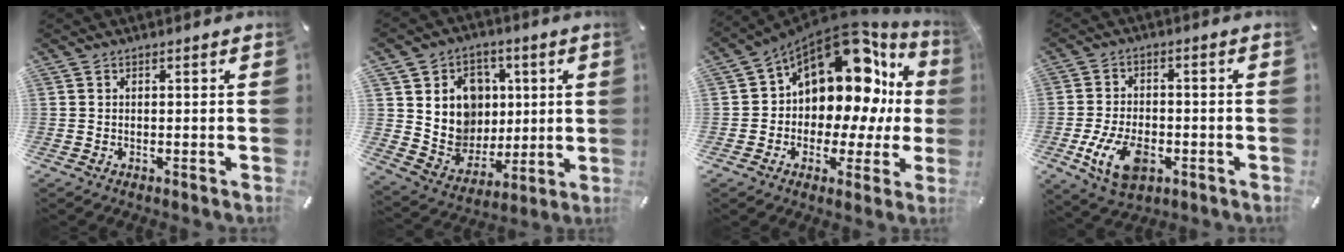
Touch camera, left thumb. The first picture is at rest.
{"total": 12.5, "force": [2.4, 11.8, 3.2], "torque": [-0.051, -0.017, 0.060]}
{"total": 17.4, "force": [8.0, 10.8, 11.1], "torque": [-0.177, -0.075, 0.128]}
{"total": 11.1, "force": [-3.8, 6.7, 7.9], "torque": [-0.165, 0.001, -0.067]}